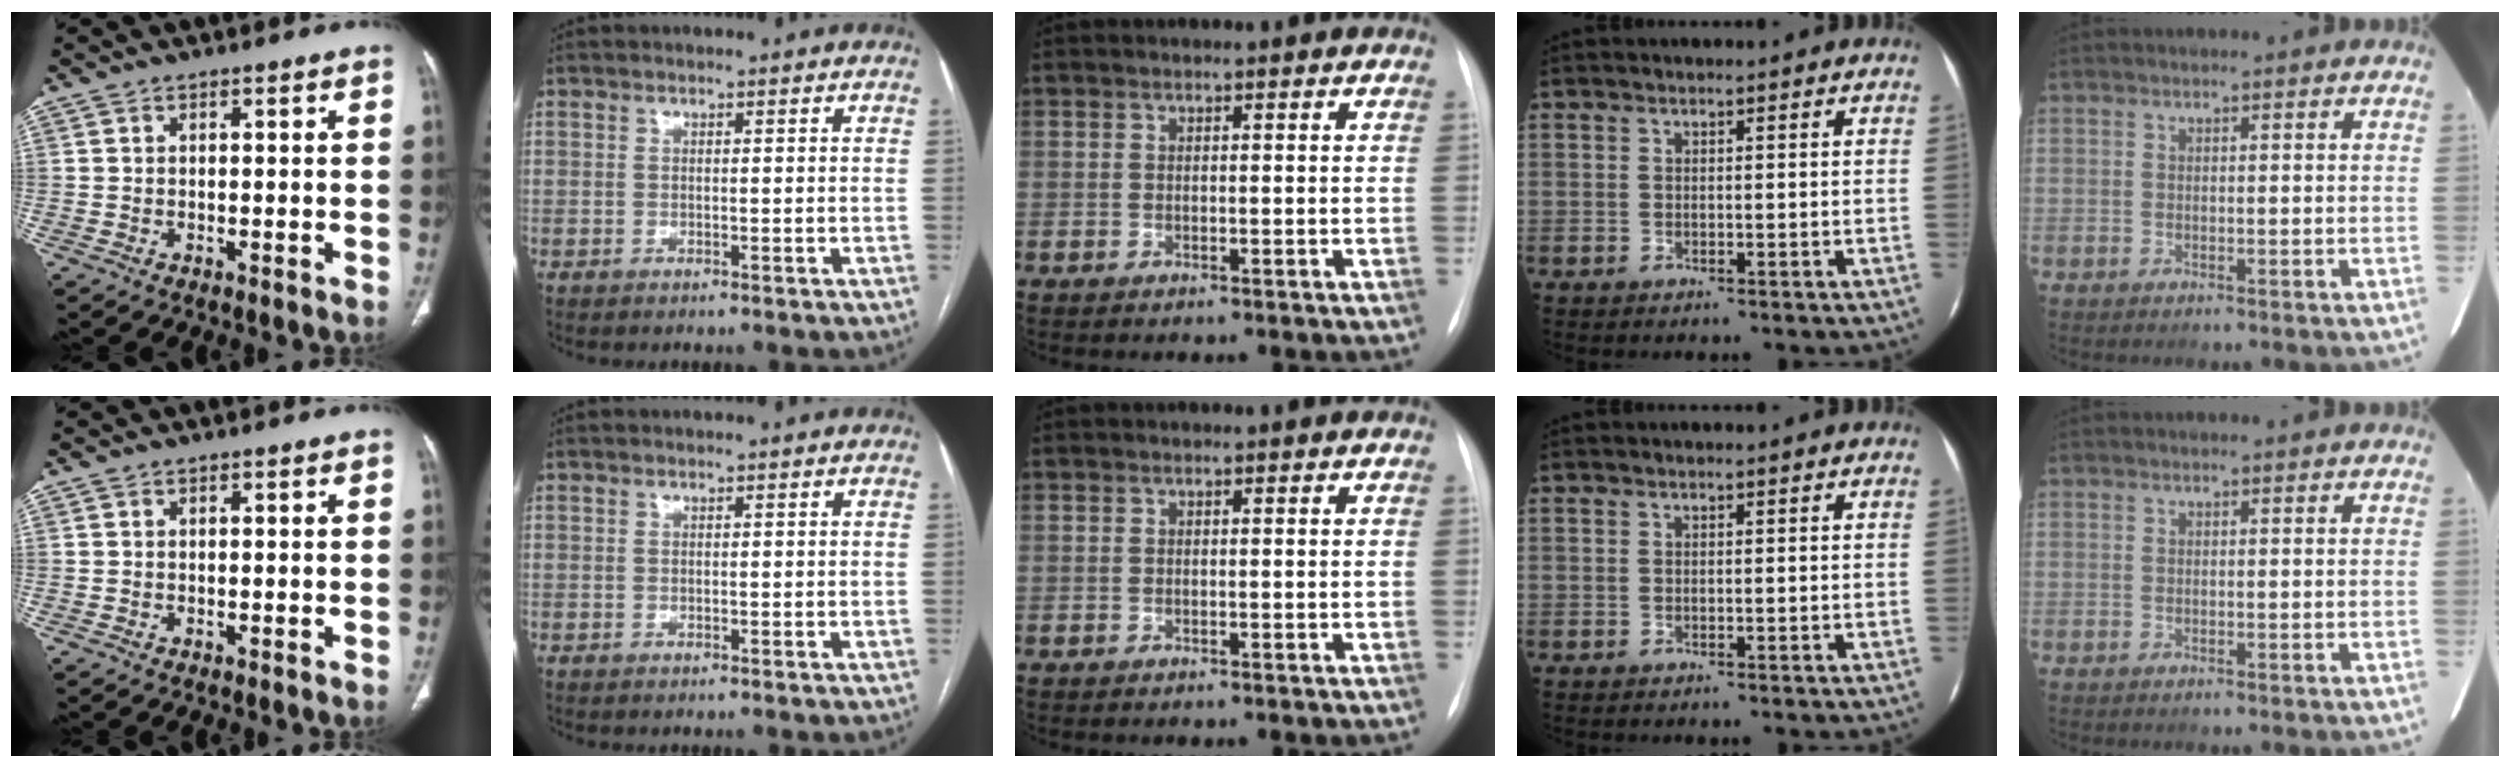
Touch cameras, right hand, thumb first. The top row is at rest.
{}